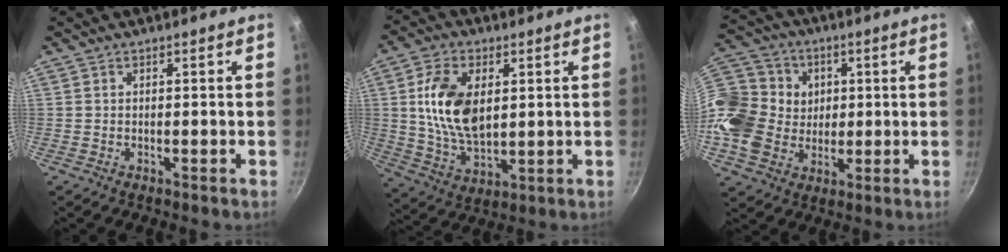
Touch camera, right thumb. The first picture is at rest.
{"total": 14.0, "force": [2.8, 8.2, 11.0], "torque": [-0.192, -0.013, 0.058]}
{"total": 19.7, "force": [2.4, 17.0, 9.7], "torque": [-0.193, 0.019, 0.047]}